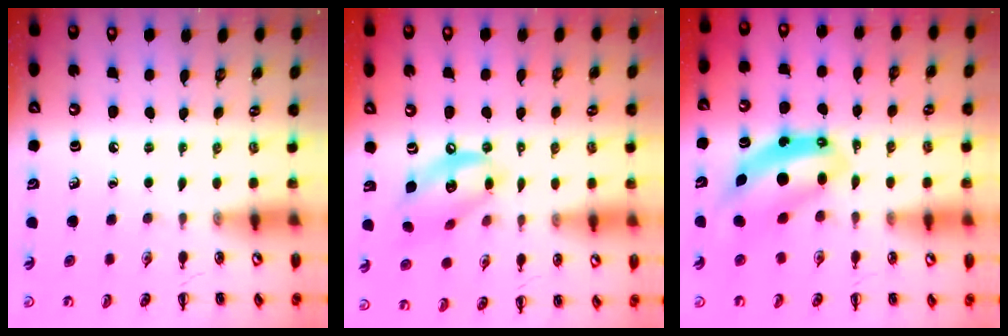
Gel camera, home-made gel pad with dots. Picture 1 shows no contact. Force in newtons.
{"total": 12.7, "press": 12.4, "slide": 2.4}
{"total": 8.3, "press": 8.0, "slide": 2.1}